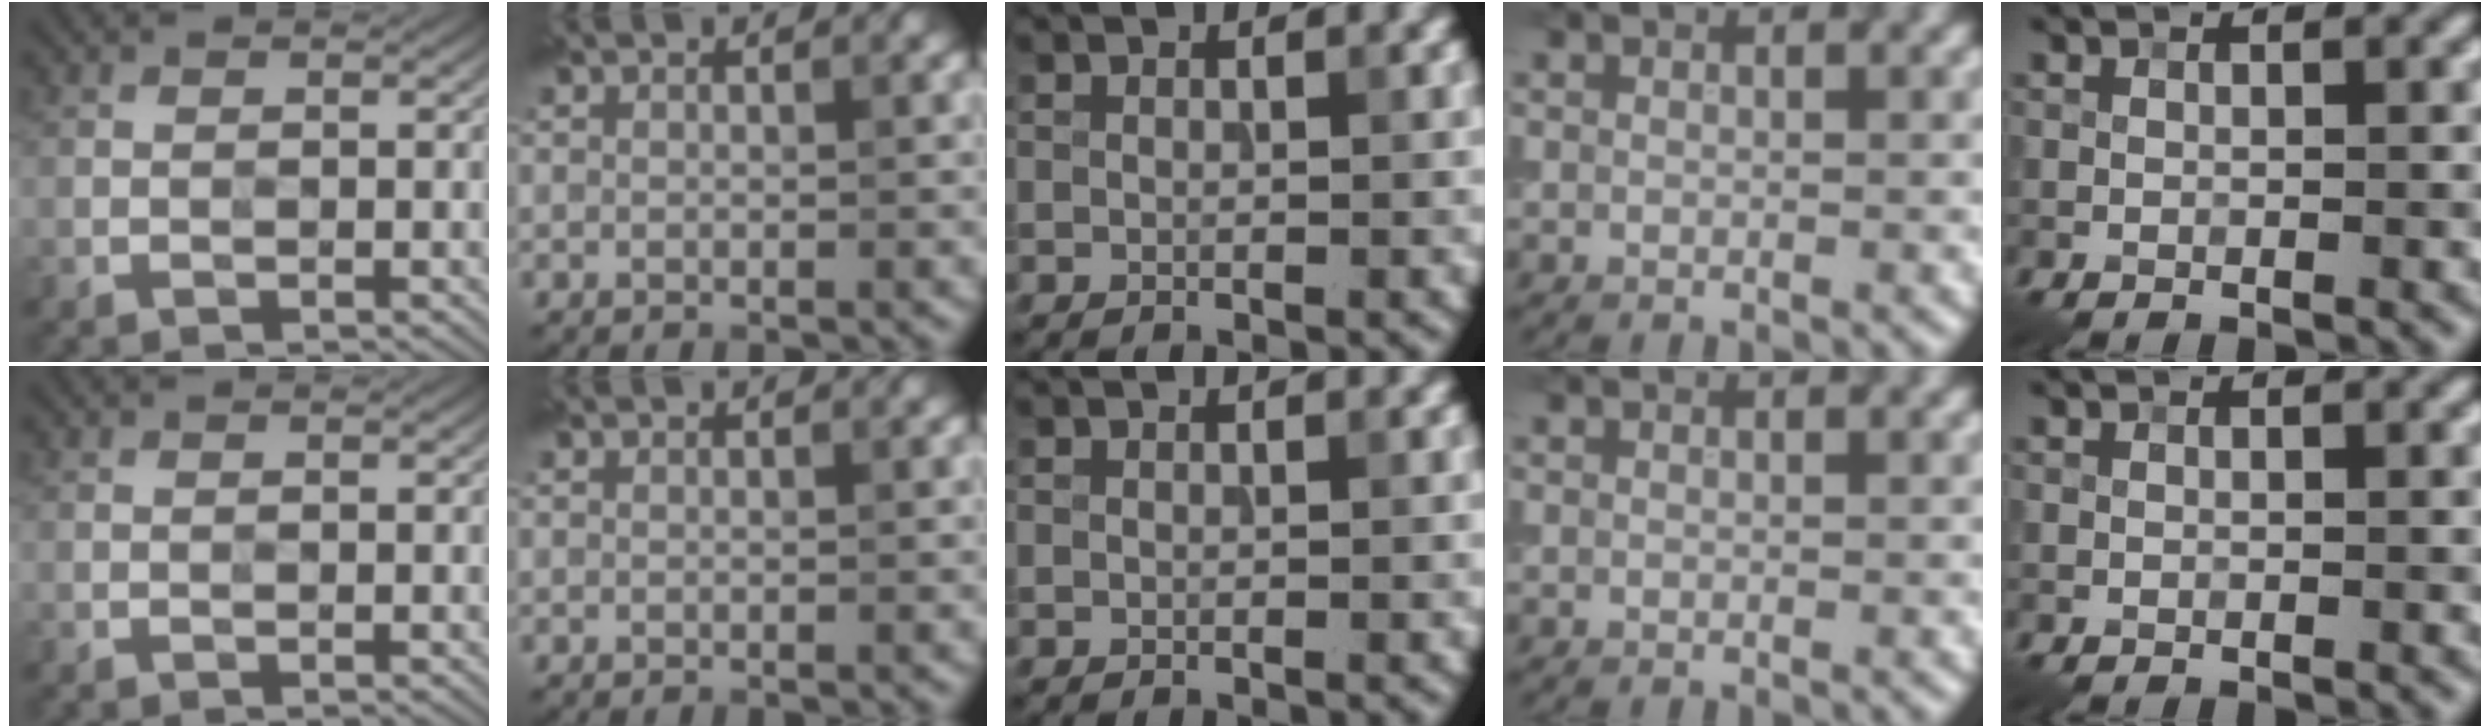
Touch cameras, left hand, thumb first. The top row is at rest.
{}